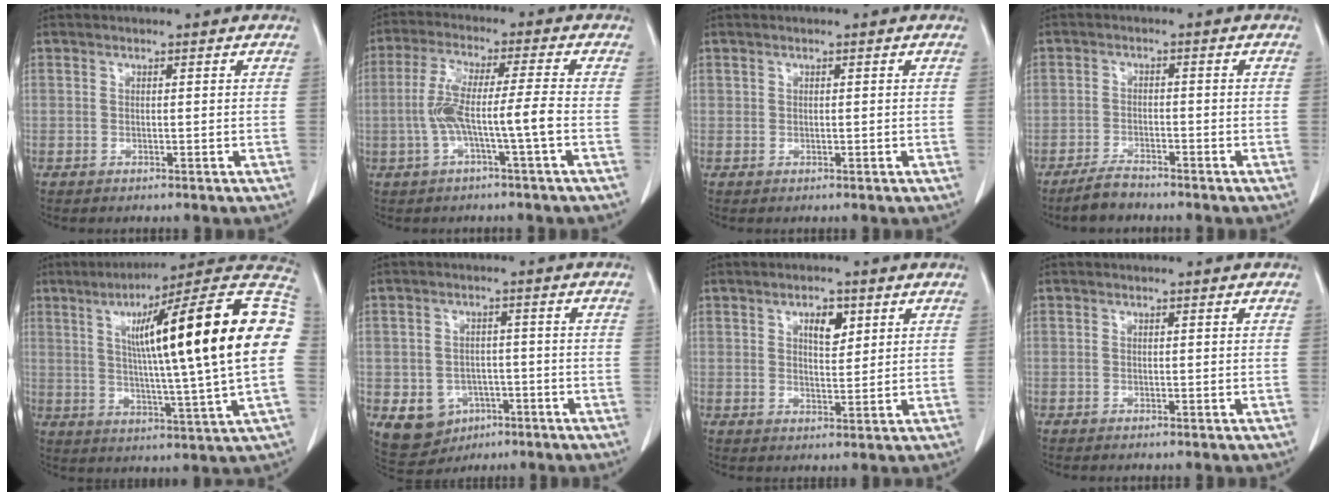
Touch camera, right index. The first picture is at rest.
{"total": 7.8, "force": [-1.8, -0.4, 7.5], "torque": [-0.153, 0.016, -0.031]}
{"total": 0.0}
{"total": 3.2, "force": [-2.9, 0.9, 1.1], "torque": [-0.026, -0.003, -0.053]}
{"total": 27.2, "force": [4.4, 0.6, 26.9], "torque": [-0.322, 0.045, 0.059]}
{"total": 7.8, "force": [-3.3, 6.6, 2.7], "torque": [-0.050, 0.007, -0.035]}
{"total": 4.0, "force": [1.9, 1.8, 3.1], "torque": [-0.049, -0.001, 0.031]}
{"total": 0.0}